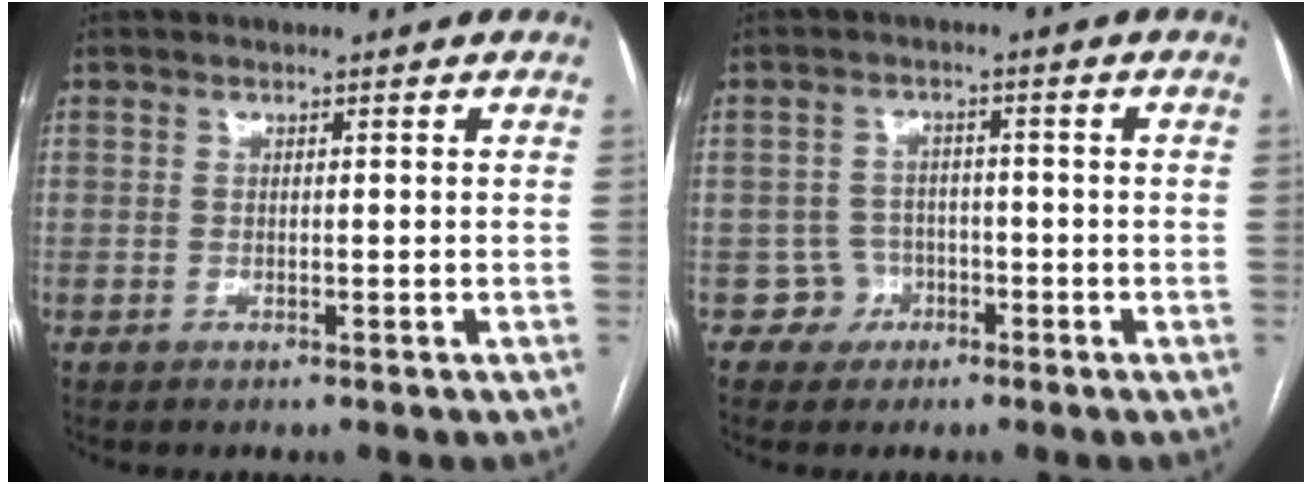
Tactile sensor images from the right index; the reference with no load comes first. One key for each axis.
{"total": 3.6, "fx": -1.6, "fy": 3.2, "fz": -0.5, "tx": 0.020, "ty": 0.018, "tz": -0.025}